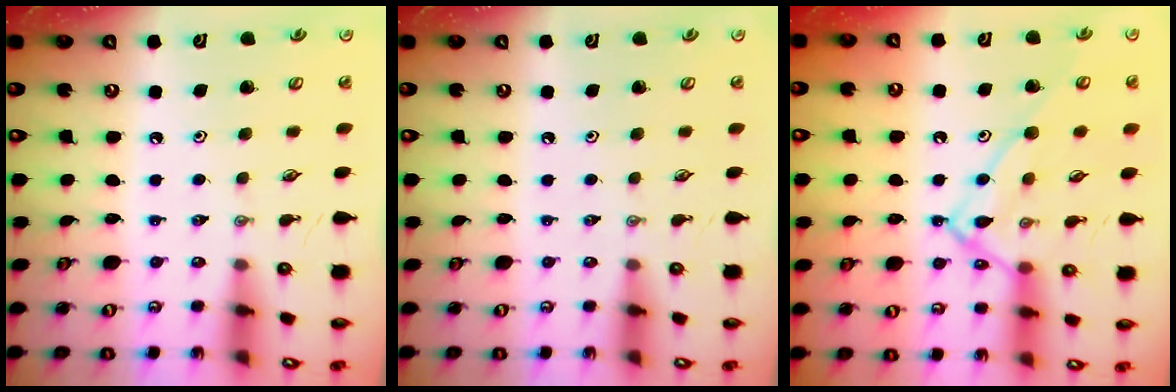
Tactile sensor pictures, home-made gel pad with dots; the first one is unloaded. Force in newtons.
{"total": 0.0}
{"total": 13.9, "press": 13.9, "slide": 0.7}